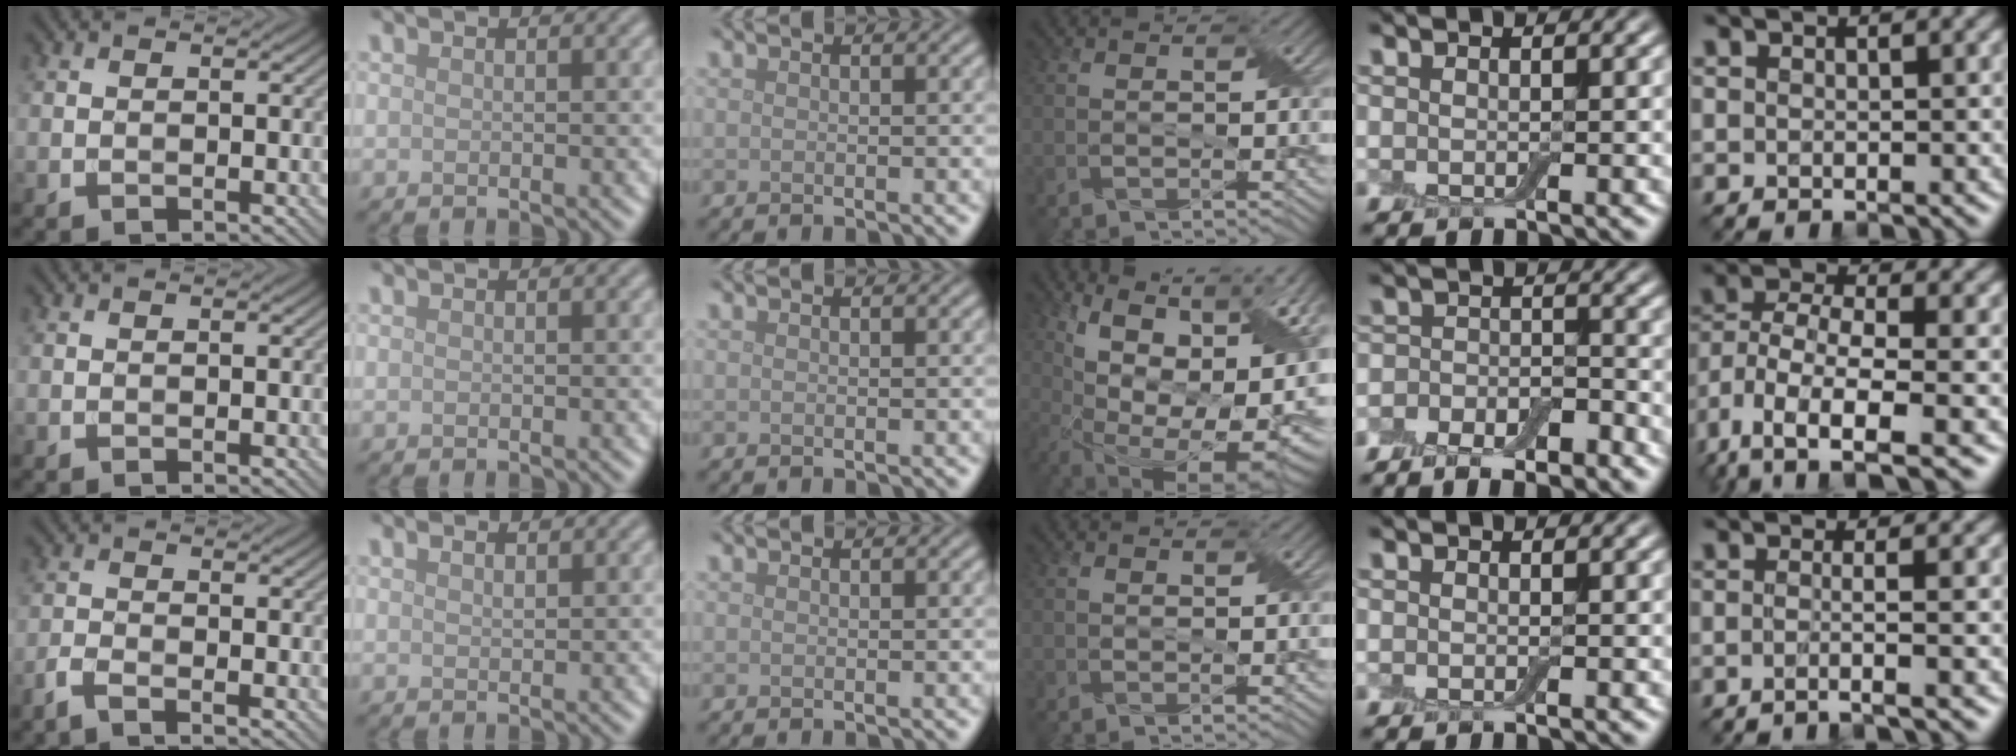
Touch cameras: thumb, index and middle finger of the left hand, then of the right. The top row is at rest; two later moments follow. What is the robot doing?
{"motion": "peel", "object": "bubble wrap"}